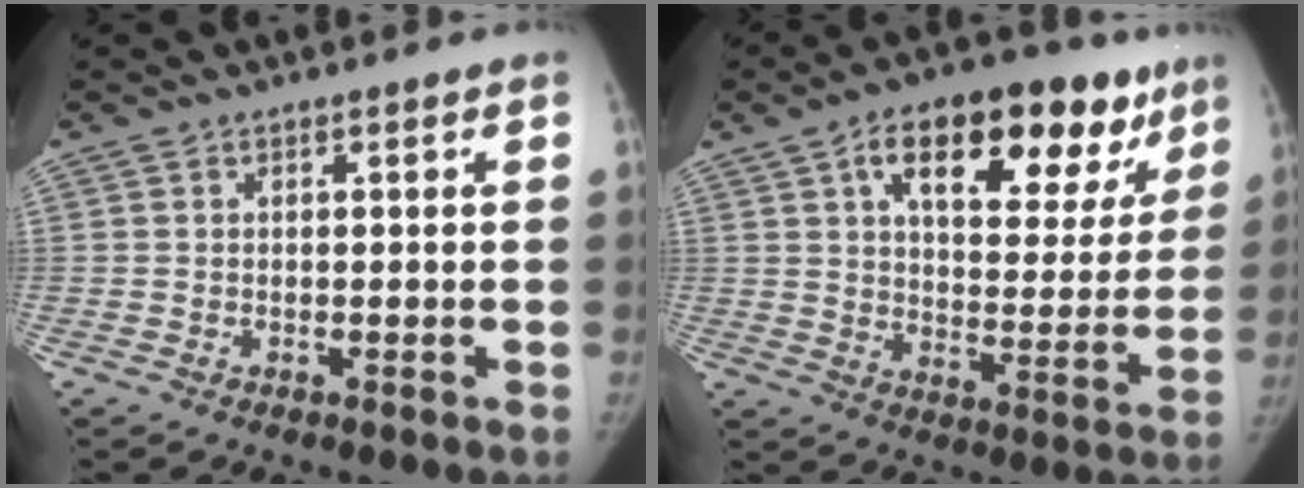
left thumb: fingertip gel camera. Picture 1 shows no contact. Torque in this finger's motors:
{"motor_torque": [0.26, 0.22, 1.37, -1.41, 0.10]}